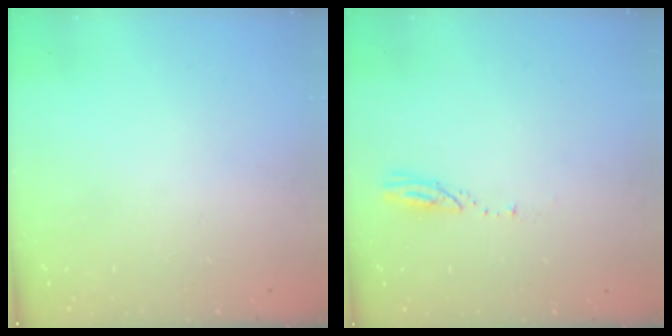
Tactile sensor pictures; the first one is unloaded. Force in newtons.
{"total": 3.1, "press": 3.1, "slide": 0.2}